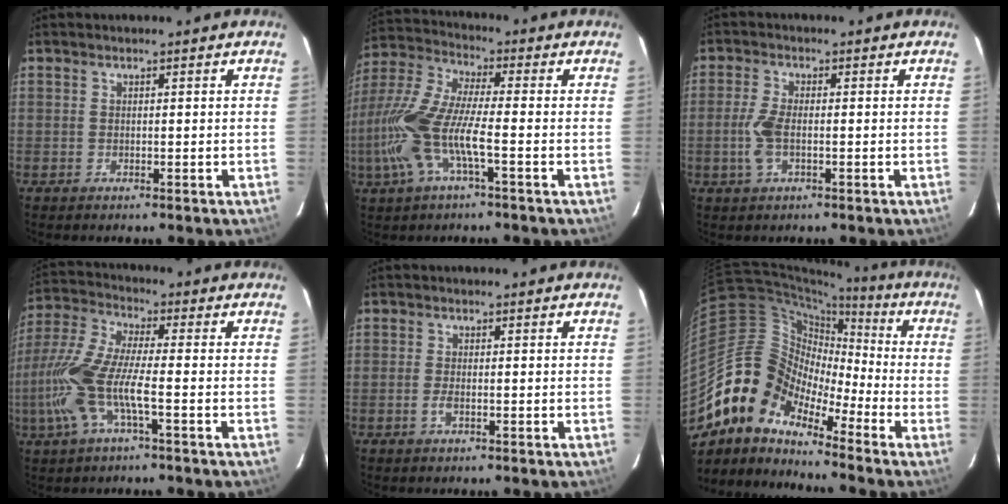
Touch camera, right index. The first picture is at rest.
{"total": 14.5, "force": [-4.0, 2.9, 13.7], "torque": [-0.286, -0.005, -0.081]}
{"total": 4.8, "force": [-1.1, 2.0, 4.2], "torque": [-0.095, -0.001, -0.021]}
{"total": 13.5, "force": [-3.8, 2.8, 12.7], "torque": [-0.269, -0.005, -0.078]}
{"total": 1.5, "force": [-0.6, 0.4, 1.3], "torque": [-0.028, -0.002, -0.011]}
{"total": 12.9, "force": [-9.3, 7.2, 5.1], "torque": [-0.087, 0.025, -0.201]}